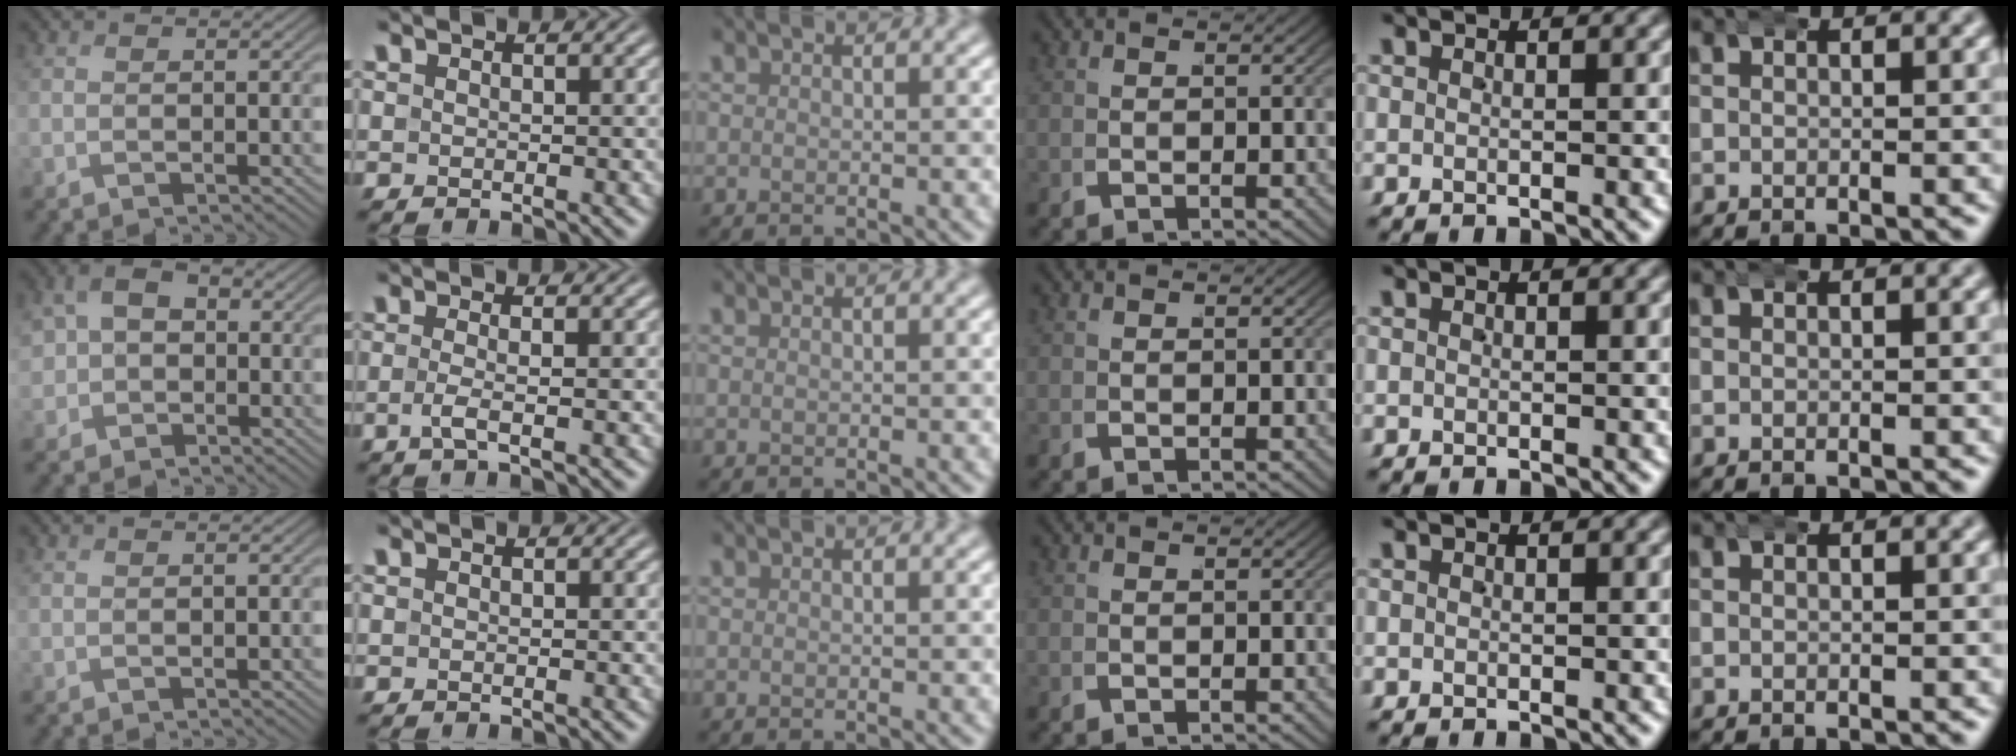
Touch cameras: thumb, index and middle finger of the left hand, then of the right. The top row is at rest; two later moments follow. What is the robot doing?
{"motion": "wrap", "object": "aluminum foil"}